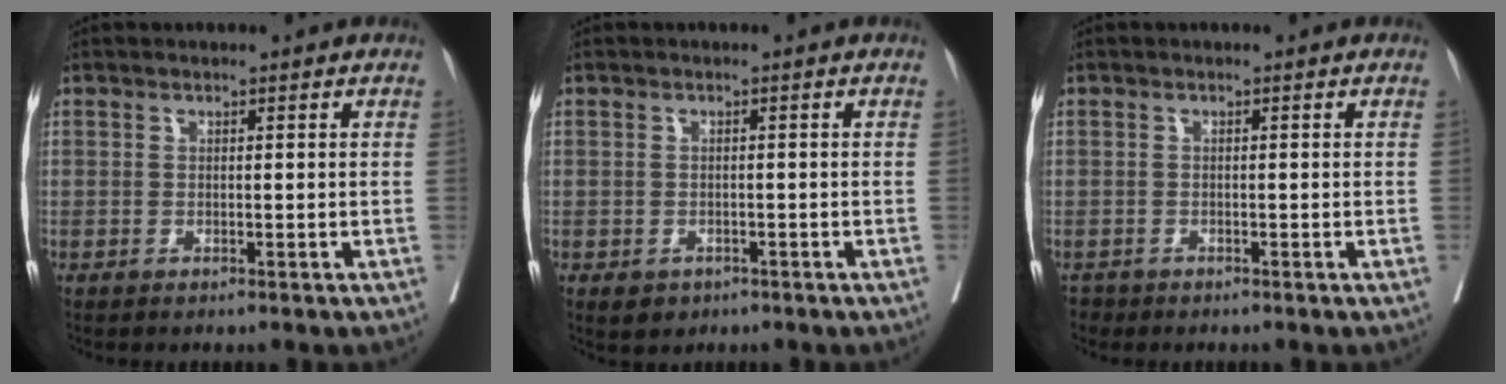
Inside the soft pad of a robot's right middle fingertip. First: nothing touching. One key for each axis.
{"total": 2.6, "fx": -1.6, "fy": 1.9, "fz": 0.8, "tx": -0.007, "ty": 0.002, "tz": -0.017}
{"total": 1.0, "fx": -0.9, "fy": 0.5, "fz": -0.2, "tx": -0.001, "ty": 0.001, "tz": -0.016}